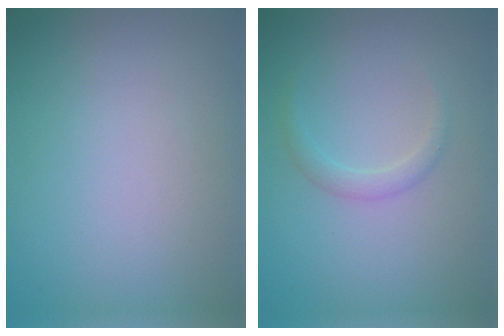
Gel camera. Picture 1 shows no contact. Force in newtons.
{"total": 1.3, "press": 1.3, "slide": 0.0}